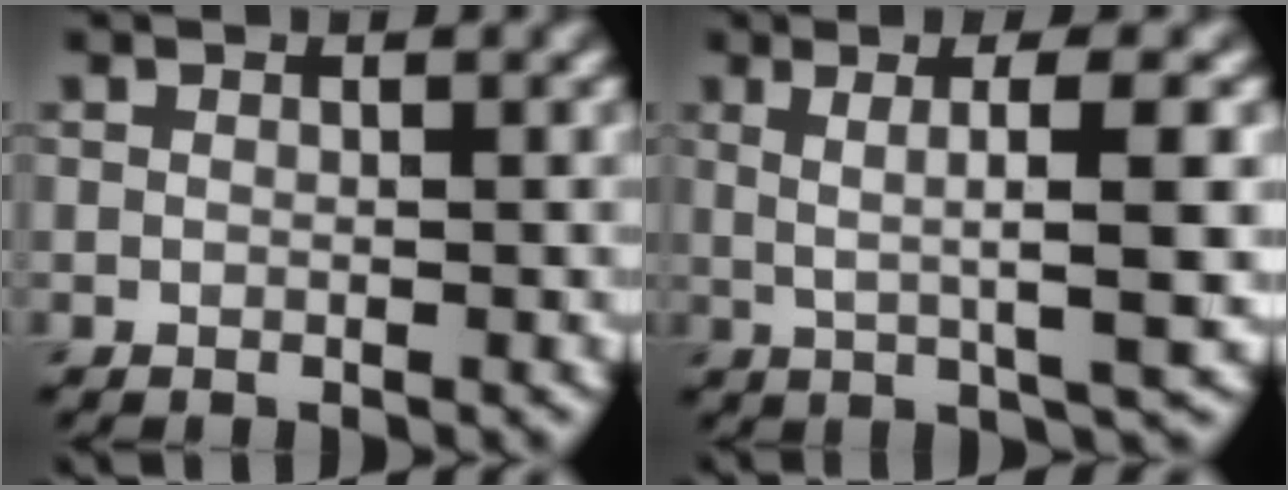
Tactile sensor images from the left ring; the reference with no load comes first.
{"total": 5.8, "force": [0.8, 1.0, 5.7], "torque": [-0.093, 0.007, 0.015]}